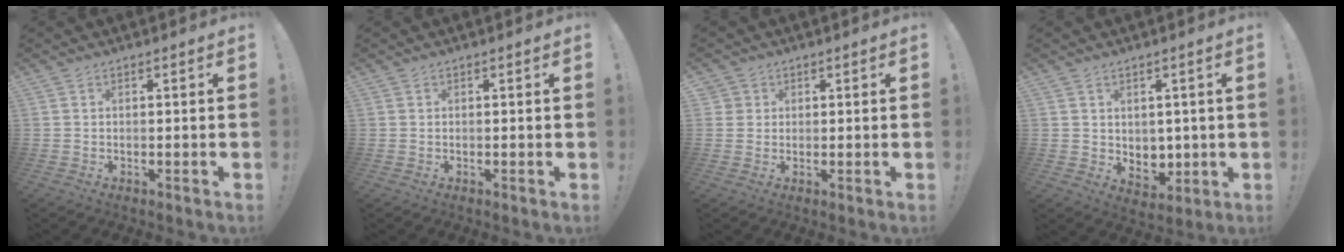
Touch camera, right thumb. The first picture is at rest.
{"total": 0.0}
{"total": 2.4, "force": [1.0, 2.1, 0.4], "torque": [-0.010, -0.001, 0.019]}
{"total": 5.5, "force": [2.8, 4.5, 1.5], "torque": [-0.012, -0.028, 0.056]}